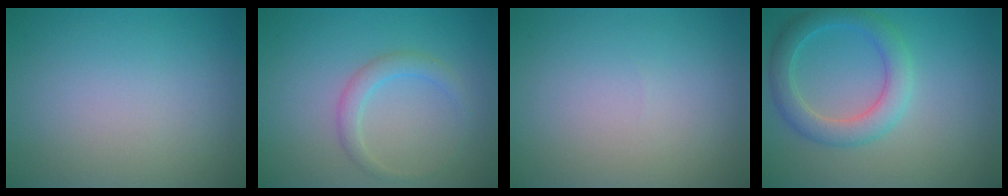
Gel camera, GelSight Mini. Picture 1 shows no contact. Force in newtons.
{"total": 2.0, "press": 2.0, "slide": 0.2}
{"total": 0.0}
{"total": 3.9, "press": 3.9, "slide": 0.1}